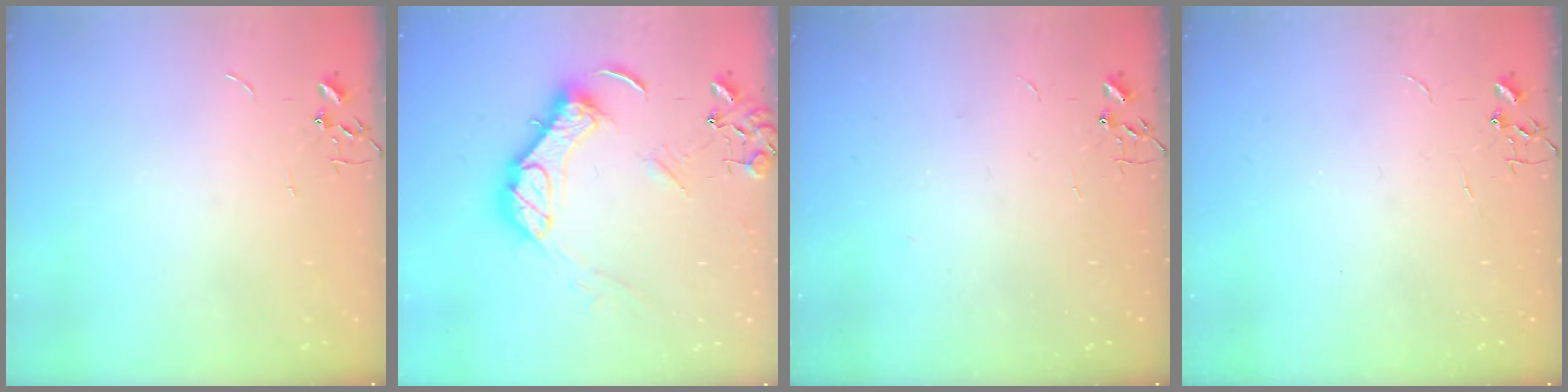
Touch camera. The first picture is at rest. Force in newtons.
{"total": 15.7, "press": 15.5, "slide": 2.2}
{"total": 2.5, "press": 2.1, "slide": 1.4}
{"total": 0.0}